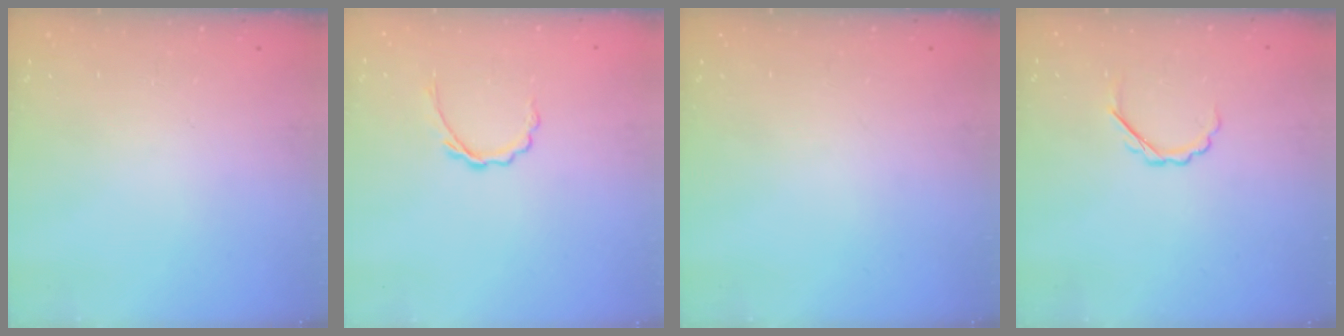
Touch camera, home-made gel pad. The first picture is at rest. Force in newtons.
{"total": 3.8, "press": 3.6, "slide": 1.2}
{"total": 0.0}
{"total": 3.5, "press": 3.4, "slide": 0.8}